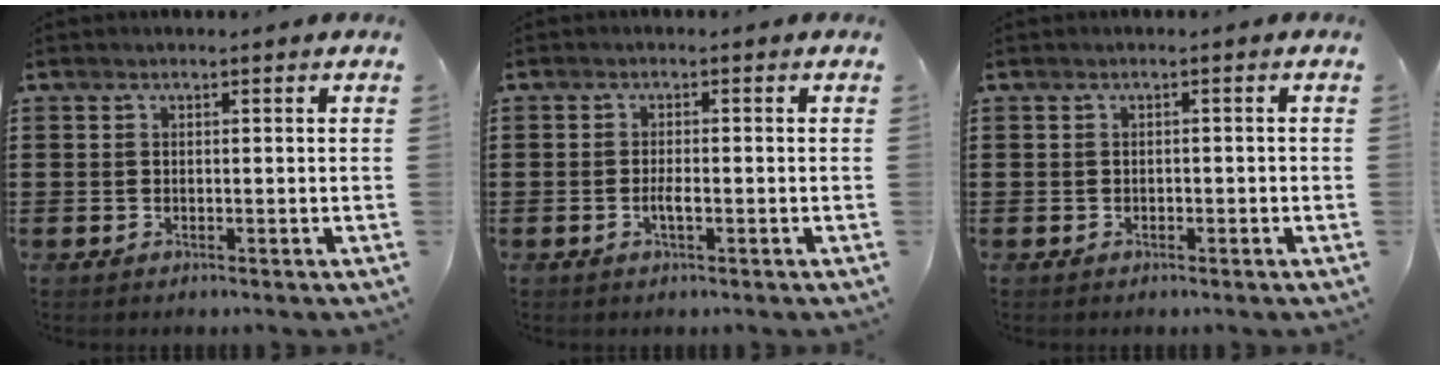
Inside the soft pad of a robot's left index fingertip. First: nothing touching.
{"total": 1.8, "force": [-0.6, 0.4, 1.6], "torque": [-0.030, 0.001, -0.011]}
{"total": 0.6, "force": [-0.5, 0.4, 0.3], "torque": [-0.009, -0.001, -0.010]}